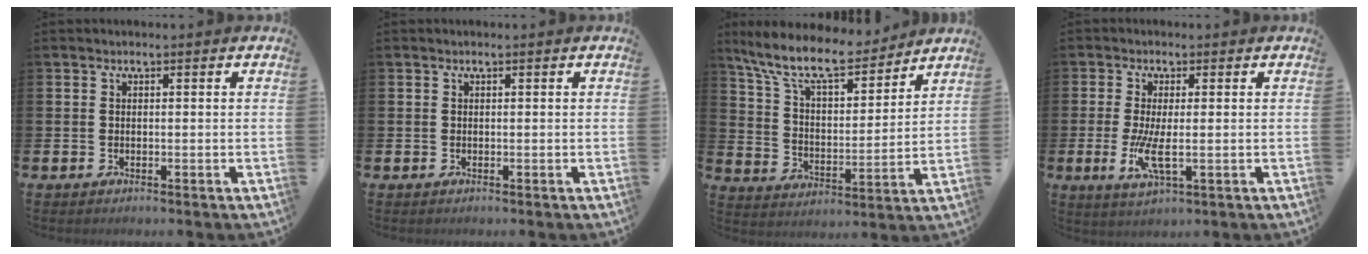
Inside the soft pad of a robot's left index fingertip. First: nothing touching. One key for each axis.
{"total": 0.0}
{"total": 10.9, "fx": 9.4, "fy": 2.9, "fz": 4.6, "tx": -0.126, "ty": -0.057, "tz": 0.166}
{"total": 4.5, "fx": -0.3, "fy": 1.2, "fz": 4.3, "tx": -0.073, "ty": -0.007, "tz": -0.008}